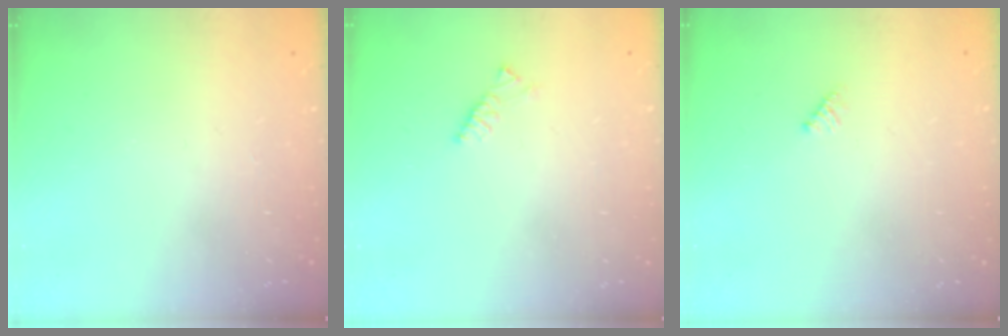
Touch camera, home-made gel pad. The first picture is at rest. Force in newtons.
{"total": 2.4, "press": 2.3, "slide": 0.6}
{"total": 2.3, "press": 2.3, "slide": 0.4}